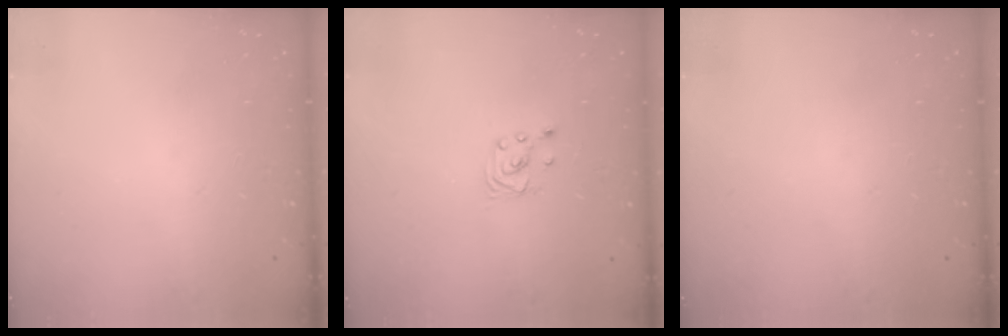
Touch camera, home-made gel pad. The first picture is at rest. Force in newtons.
{"total": 1.6, "press": 1.6, "slide": 0.0}
{"total": 0.0}